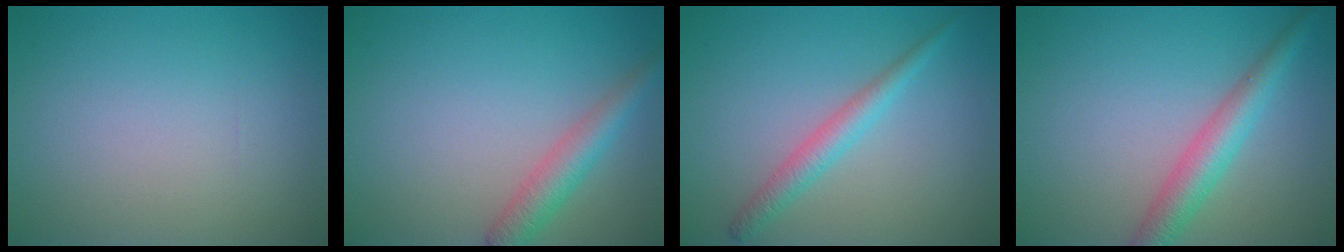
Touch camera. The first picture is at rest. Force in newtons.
{"total": 3.1, "press": 3.1, "slide": 0.1}
{"total": 2.4, "press": 2.4, "slide": 0.1}
{"total": 3.8, "press": 3.8, "slide": 0.0}